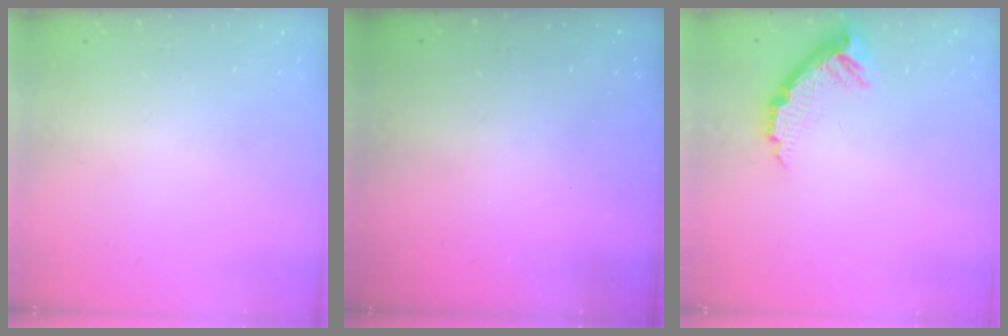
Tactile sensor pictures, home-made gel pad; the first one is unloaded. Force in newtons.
{"total": 3.0, "press": 2.9, "slide": 0.8}
{"total": 11.1, "press": 11.1, "slide": 0.3}